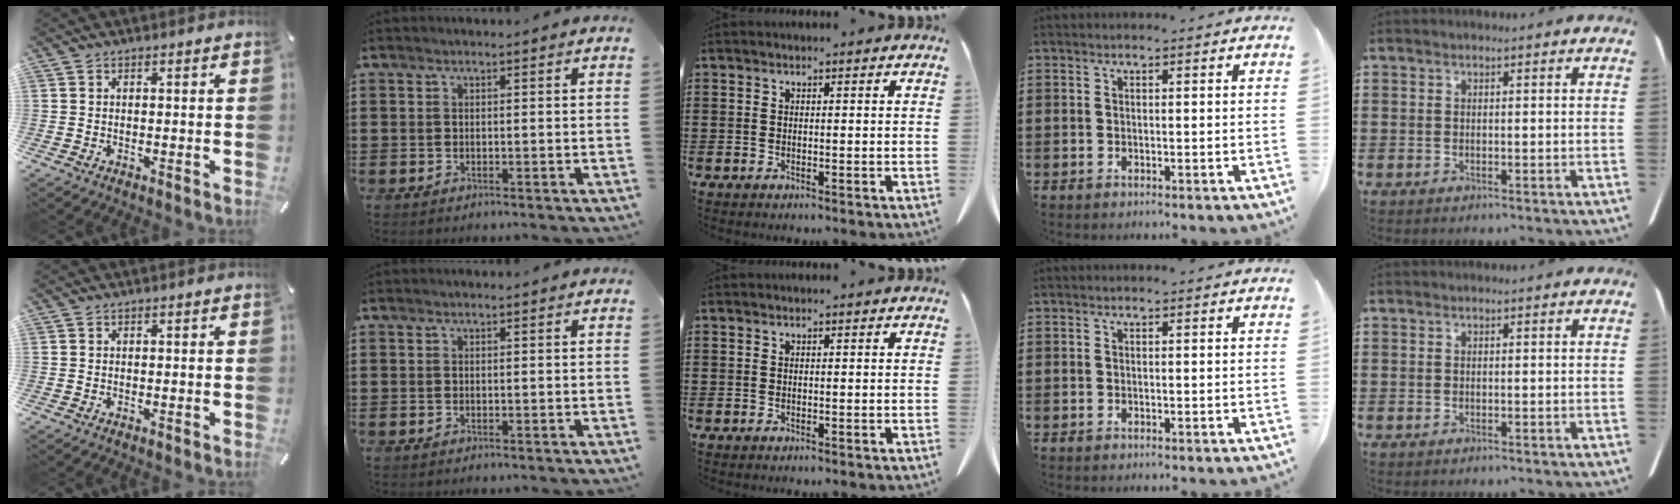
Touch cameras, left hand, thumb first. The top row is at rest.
{}